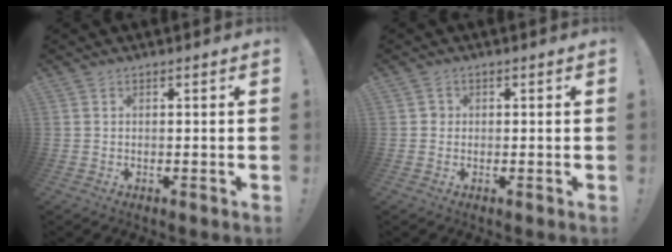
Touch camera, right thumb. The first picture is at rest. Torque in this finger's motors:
{"motor_torque": [0.10, 0.17, -0.03, 0.08, -0.01]}